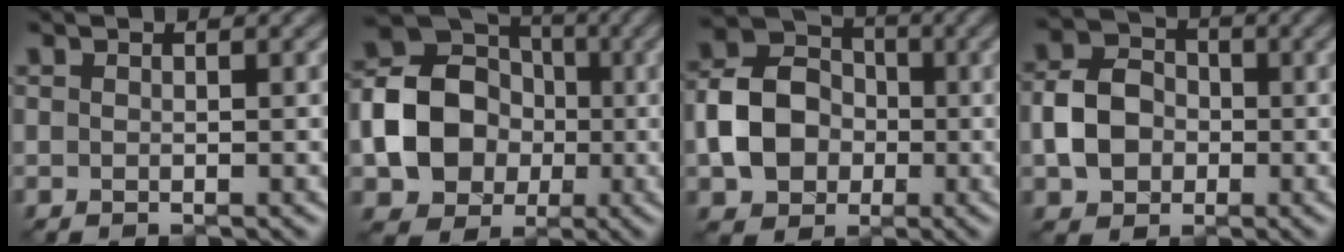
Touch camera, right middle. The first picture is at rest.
{"total": 10.5, "force": [-1.8, 8.7, 5.6], "torque": [-0.094, -0.010, -0.048]}
{"total": 6.3, "force": [-1.5, 5.2, 3.3], "torque": [-0.061, 0.007, -0.038]}
{"total": 4.6, "force": [-1.1, 3.8, 2.3], "torque": [-0.043, 0.005, -0.026]}